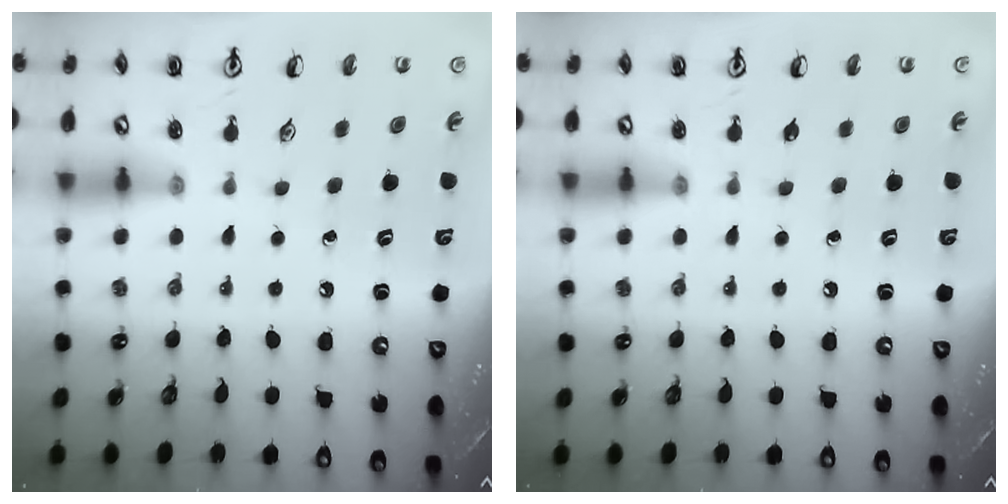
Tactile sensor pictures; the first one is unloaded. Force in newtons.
{"total": 0.0}